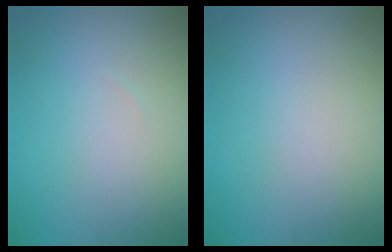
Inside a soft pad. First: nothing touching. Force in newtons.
{"total": 0.0}